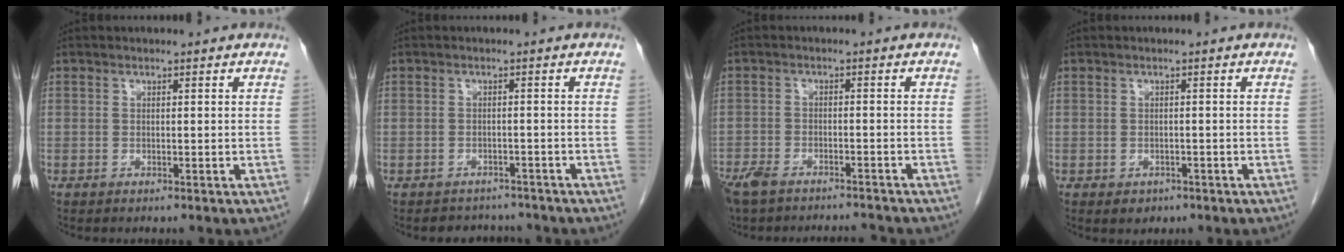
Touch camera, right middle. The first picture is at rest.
{"total": 4.2, "force": [-3.8, 1.7, -0.1], "torque": [0.003, 0.007, -0.050]}
{"total": 9.6, "force": [-8.6, 2.3, 3.7], "torque": [-0.070, 0.002, -0.134]}
{"total": 1.7, "force": [-1.0, 1.2, 0.6], "torque": [-0.009, 0.002, -0.005]}